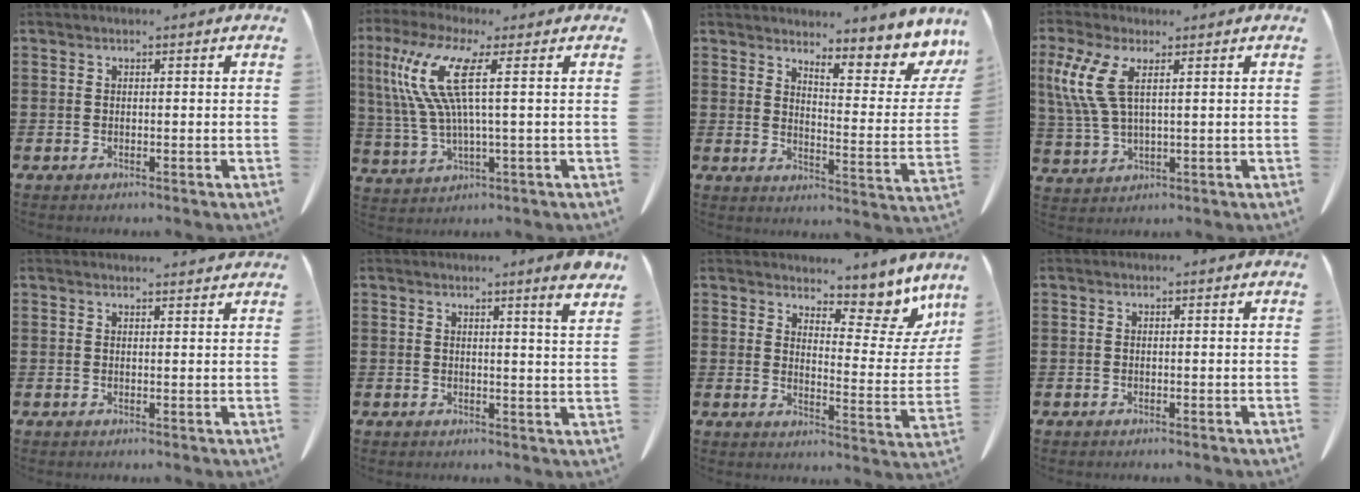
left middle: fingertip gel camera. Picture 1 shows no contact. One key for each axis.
{"total": 10.5, "fx": 3.0, "fy": 1.6, "fz": 9.9, "tx": -0.238, "ty": -0.018, "tz": 0.041}
{"total": 7.0, "fx": 6.3, "fy": 1.1, "fz": 2.8, "tx": -0.050, "ty": -0.054, "tz": 0.105}
{"total": 6.7, "fx": 2.7, "fy": 2.2, "fz": 5.7, "tx": -0.150, "ty": -0.006, "tz": 0.040}
{"total": 1.5, "fx": 1.5, "fy": 0.0, "fz": 0.3, "tx": -0.009, "ty": 0.000, "tz": 0.029}
{"total": 4.0, "fx": 3.2, "fy": -0.8, "fz": 2.1, "tx": -0.034, "ty": -0.018, "tz": 0.053}
{"total": 7.8, "fx": 6.5, "fy": 2.5, "fz": 3.7, "tx": -0.066, "ty": -0.048, "tz": 0.110}
{"total": 0.0}